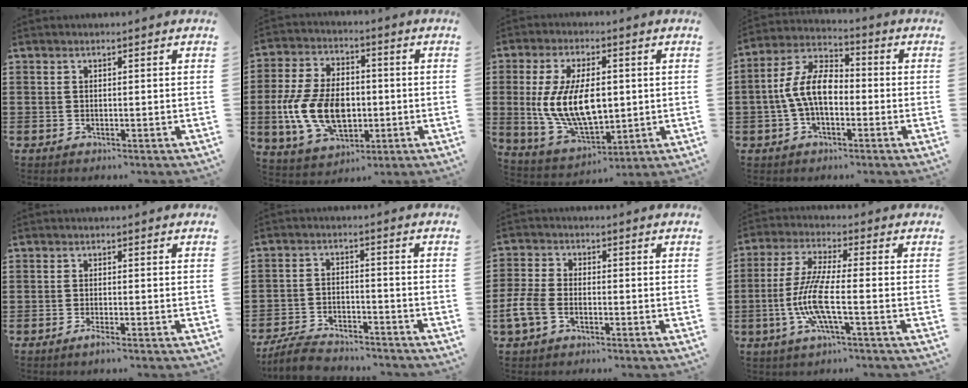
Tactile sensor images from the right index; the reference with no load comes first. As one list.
[{"total": 12.1, "force": [-1.9, 7.6, 9.3], "torque": [-0.217, 0.001, -0.033]}, {"total": 11.8, "force": [1.0, 6.2, 10.0], "torque": [-0.210, 0.002, 0.017]}, {"total": 8.5, "force": [-1.4, 4.7, 7.0], "torque": [-0.165, 0.004, -0.035]}, {"total": 1.3, "force": [-0.9, 0.0, 0.9], "torque": [-0.016, -0.004, -0.017]}, {"total": 5.5, "force": [-5.2, 0.9, 1.4], "torque": [-0.042, 0.002, -0.107]}, {"total": 4.7, "force": [-2.3, 2.6, 3.2], "torque": [-0.089, -0.002, -0.051]}, {"total": 8.7, "force": [-2.4, 1.5, 8.2], "torque": [-0.188, -0.017, -0.055]}]